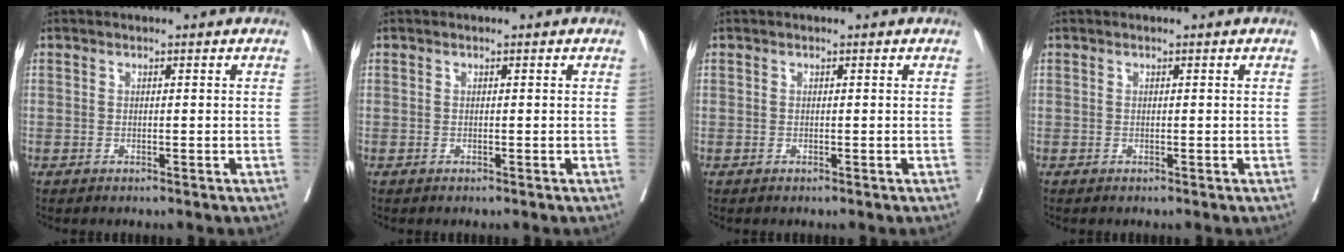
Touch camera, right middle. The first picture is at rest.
{"total": 0.0}
{"total": 0.0}
{"total": 0.0}